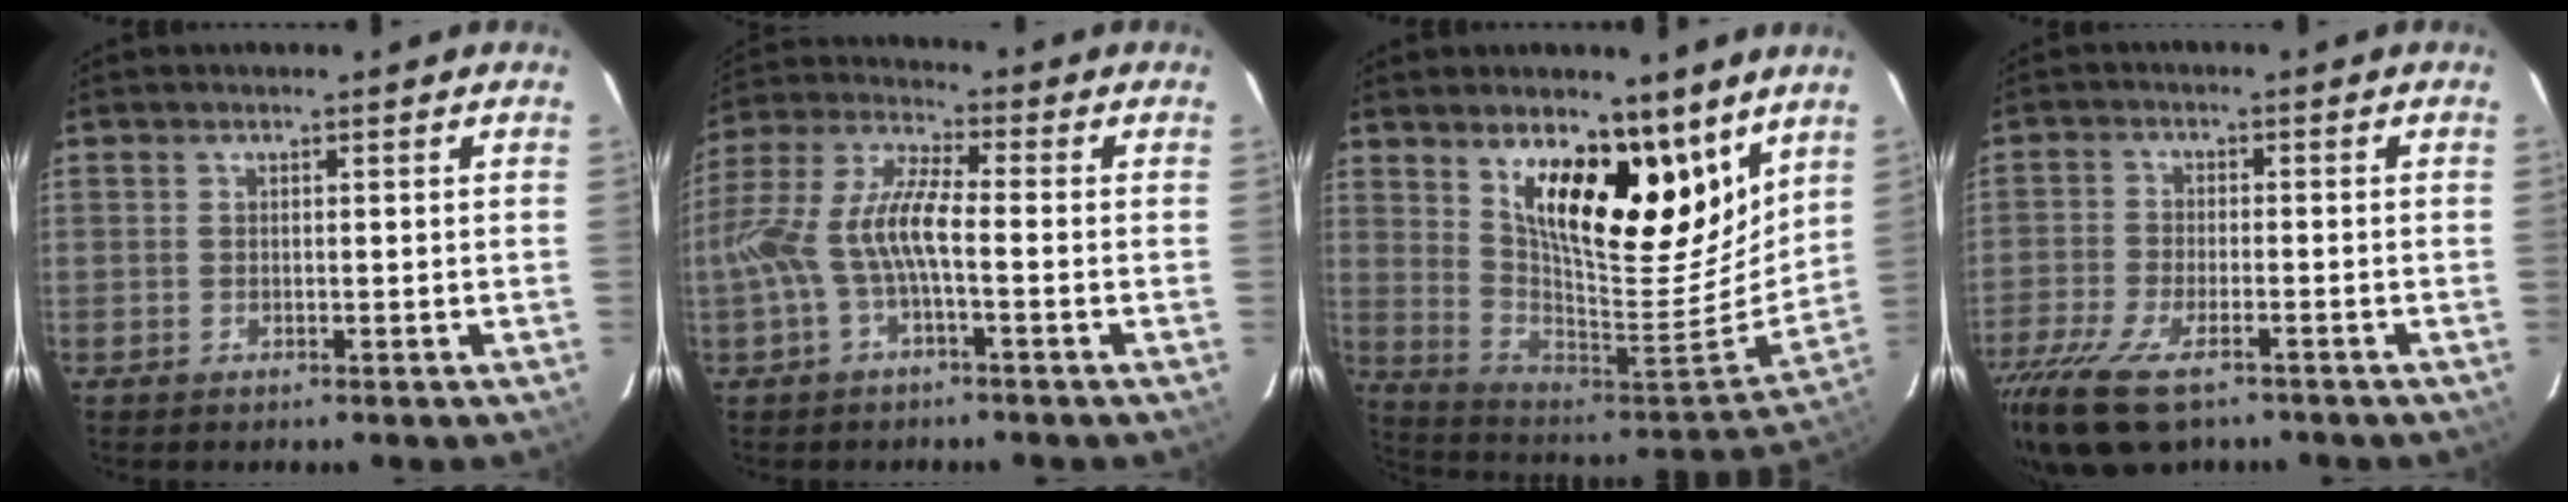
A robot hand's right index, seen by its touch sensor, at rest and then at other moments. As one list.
[{"total": 10.3, "force": [-2.5, 2.5, 9.7], "torque": [-0.214, 0.008, -0.047]}, {"total": 22.0, "force": [13.7, 8.4, 15.0], "torque": [-0.240, -0.022, 0.244]}, {"total": 14.1, "force": [-10.0, 5.3, 8.5], "torque": [-0.206, -0.047, -0.184]}]